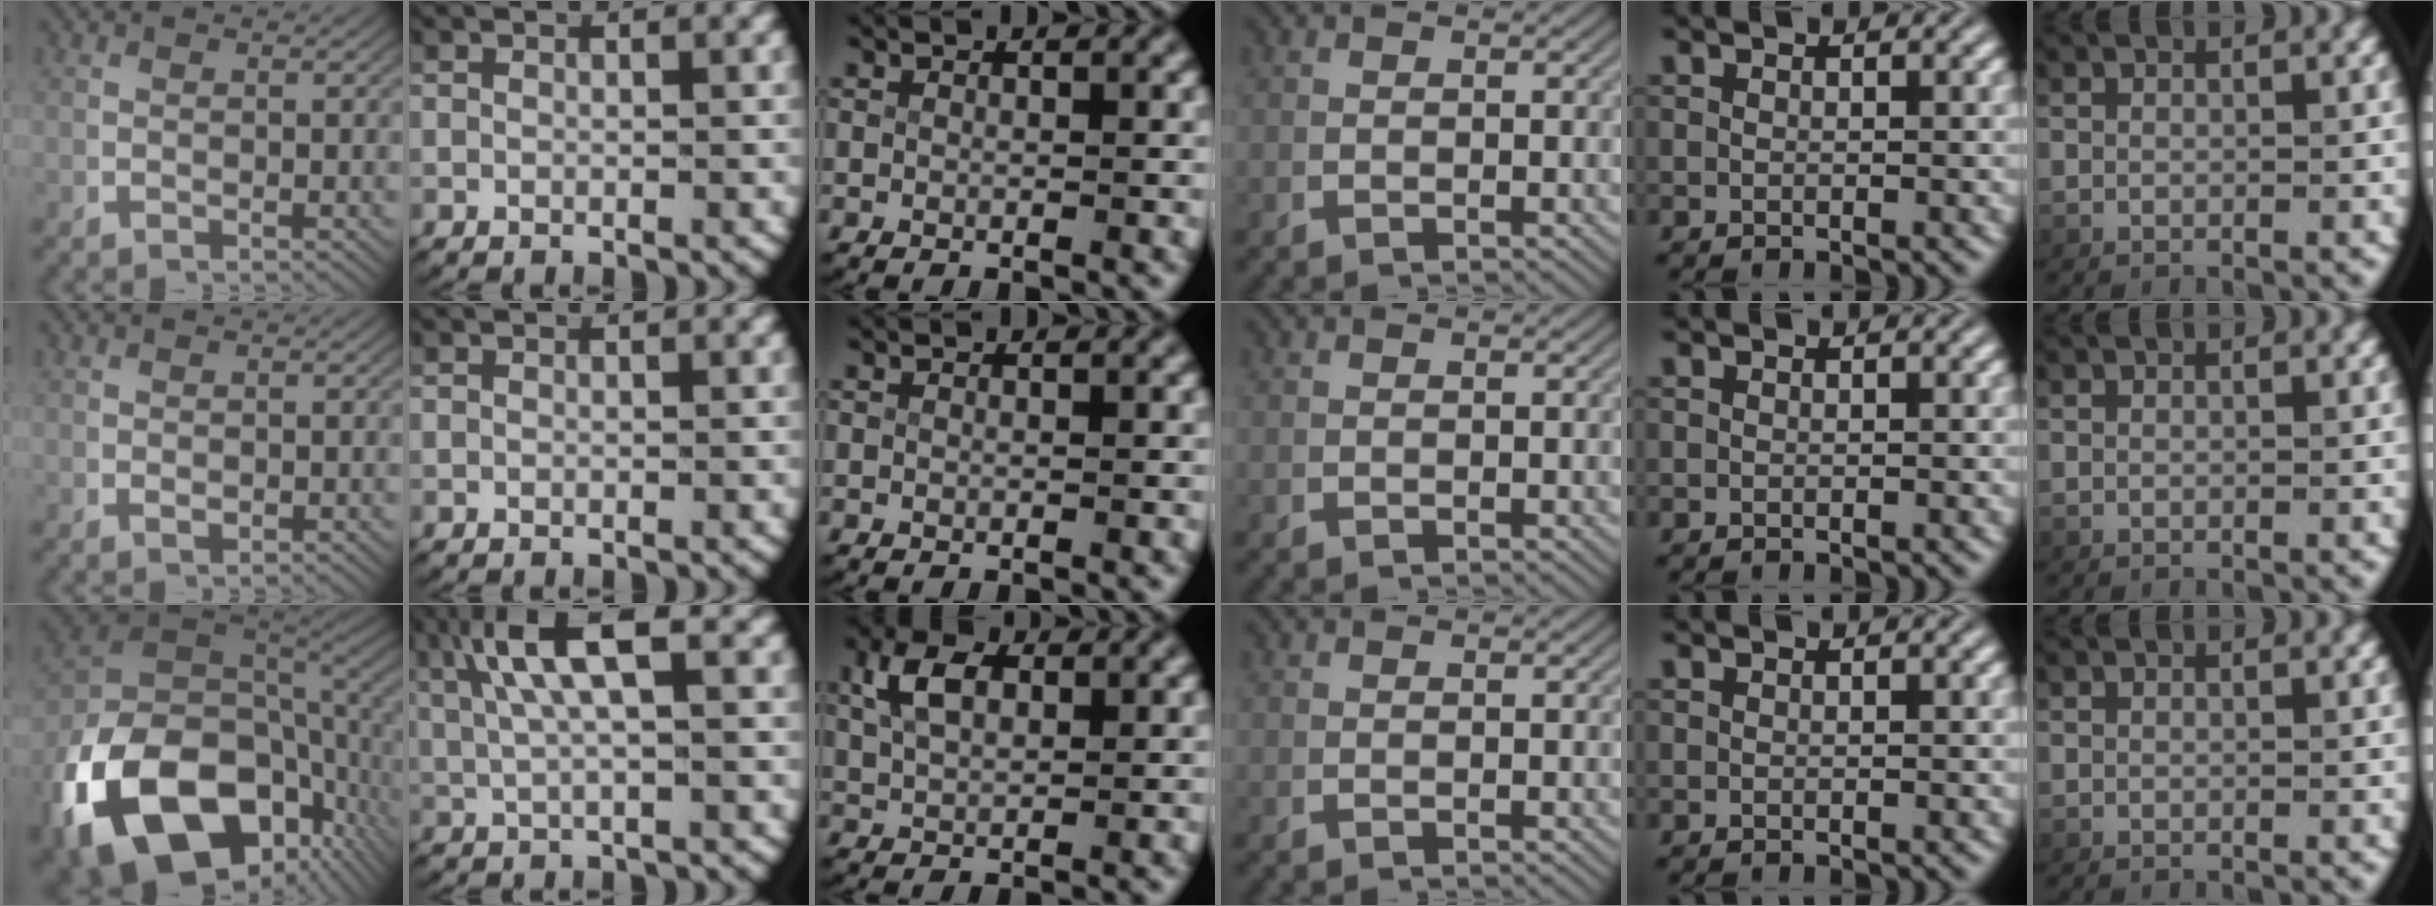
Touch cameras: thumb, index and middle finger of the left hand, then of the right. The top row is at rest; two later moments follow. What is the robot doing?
{"motion": "lift_and_place", "object": "photo album"}